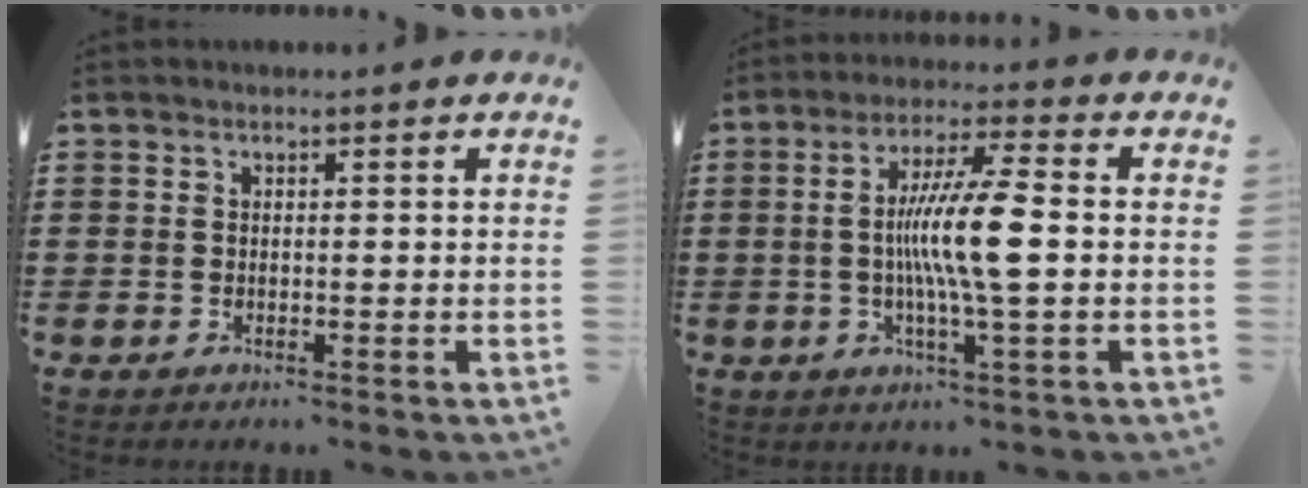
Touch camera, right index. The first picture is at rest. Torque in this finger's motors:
{"motor_torque": [0.66, 0.00, 0.44, 0.21]}